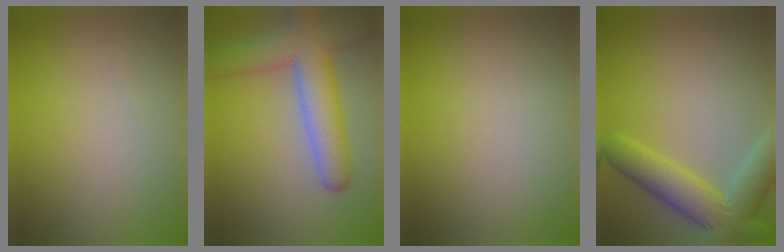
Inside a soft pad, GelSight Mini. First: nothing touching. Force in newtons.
{"total": 7.6, "press": 7.5, "slide": 0.4}
{"total": 0.0}
{"total": 6.9, "press": 6.9, "slide": 0.6}